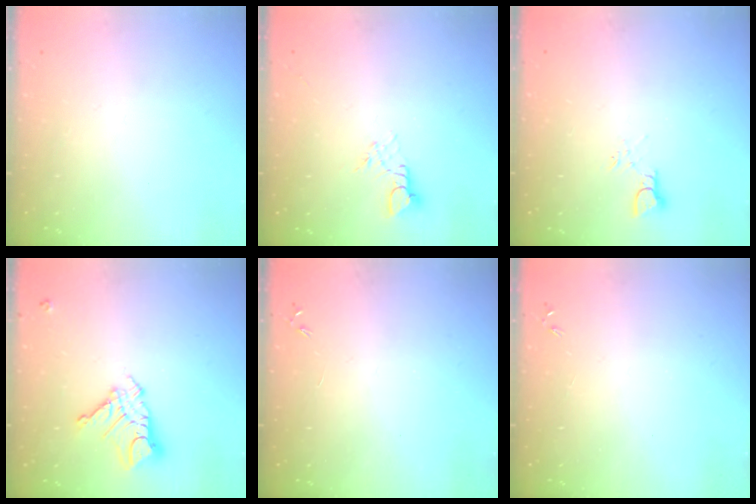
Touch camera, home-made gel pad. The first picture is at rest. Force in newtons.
{"total": 2.6, "press": 2.6, "slide": 0.3}
{"total": 2.2, "press": 2.2, "slide": 0.1}
{"total": 10.3, "press": 10.3, "slide": 1.0}
{"total": 0.0}
{"total": 0.0}